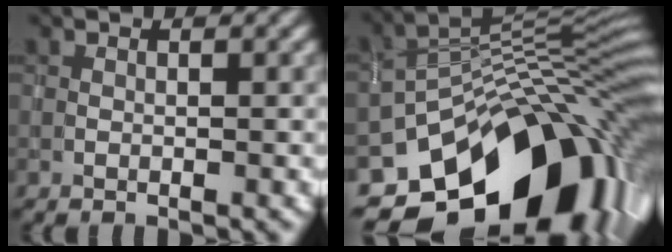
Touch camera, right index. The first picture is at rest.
{"total": 17.3, "force": [-9.1, 9.6, 11.1], "torque": [-0.153, -0.017, -0.139]}